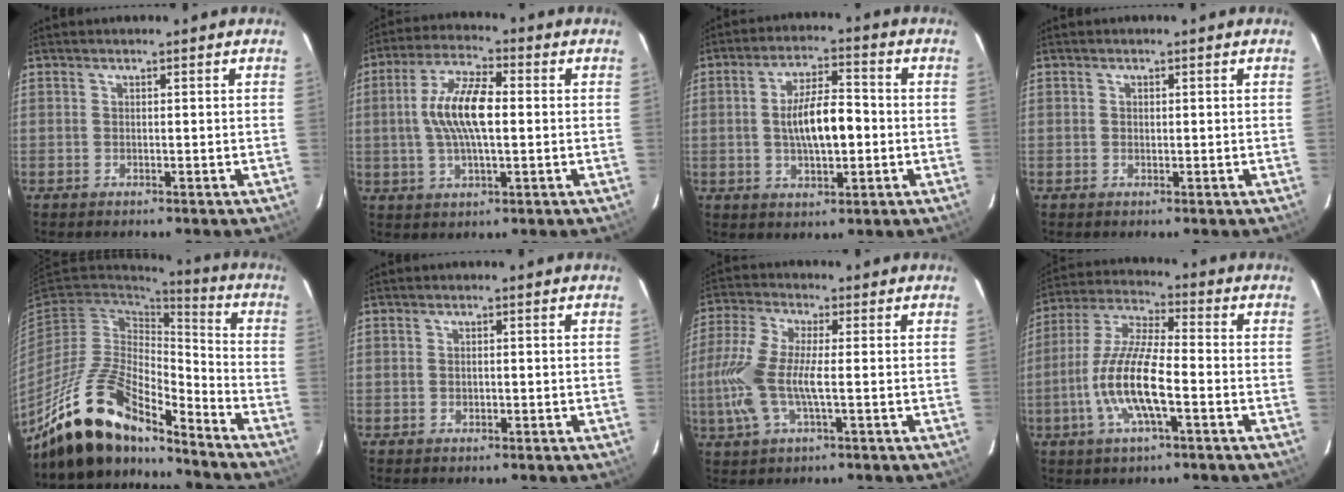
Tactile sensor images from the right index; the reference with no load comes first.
{"total": 11.1, "force": [0.4, 3.8, 10.4], "torque": [-0.204, 0.012, 0.006]}
{"total": 9.7, "force": [-0.8, 3.6, 9.0], "torque": [-0.163, 0.006, -0.008]}
{"total": 0.5, "force": [0.1, 0.5, 0.2], "torque": [-0.002, 0.002, 0.002]}
{"total": 17.7, "force": [-14.3, 5.7, 8.7], "torque": [-0.180, -0.003, -0.264]}
{"total": 0.9, "force": [-0.1, 0.6, 0.6], "torque": [-0.008, 0.001, -0.001]}
{"total": 11.1, "force": [-1.5, 3.3, 10.5], "torque": [-0.238, 0.000, -0.030]}
{"total": 13.4, "force": [-4.0, 3.1, 12.4], "torque": [-0.256, -0.004, -0.079]}